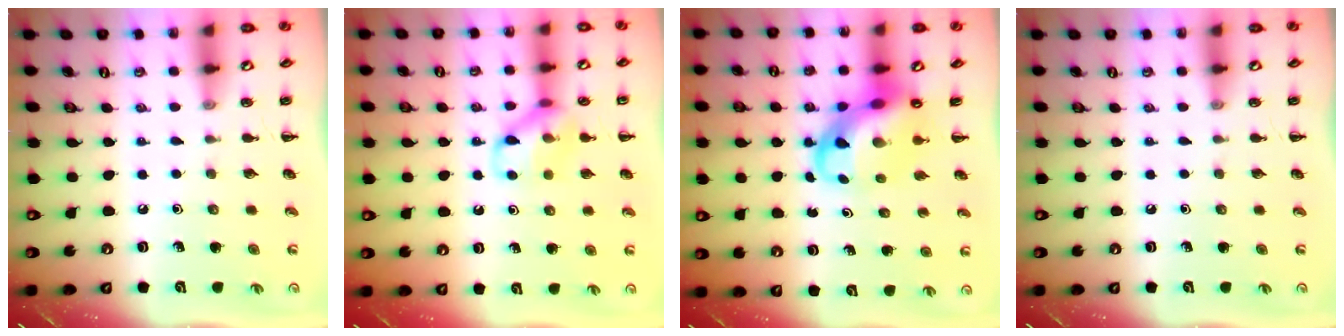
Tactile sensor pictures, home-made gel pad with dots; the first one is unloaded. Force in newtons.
{"total": 11.9, "press": 11.8, "slide": 1.5}
{"total": 9.1, "press": 8.8, "slide": 2.4}
{"total": 0.0}